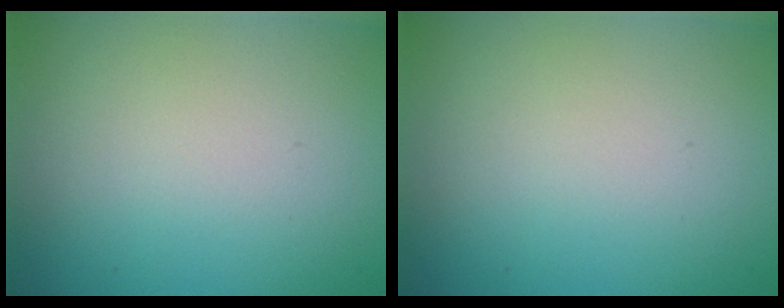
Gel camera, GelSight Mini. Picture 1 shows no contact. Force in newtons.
{"total": 0.0}